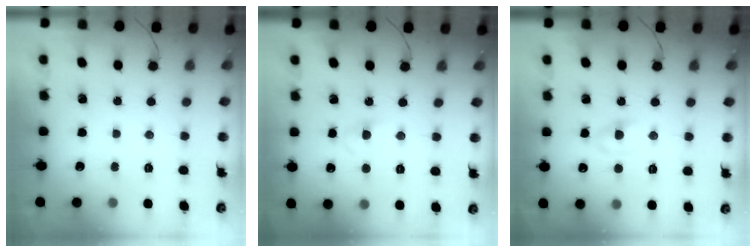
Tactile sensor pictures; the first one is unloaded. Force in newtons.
{"total": 3.2, "press": 3.0, "slide": 1.1}
{"total": 2.2, "press": 1.9, "slide": 1.1}